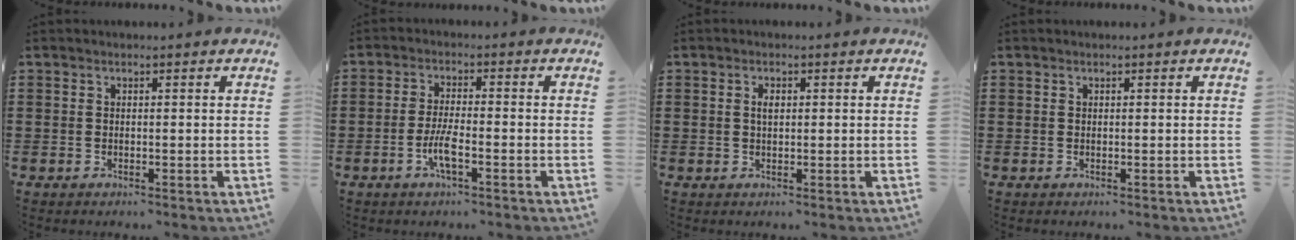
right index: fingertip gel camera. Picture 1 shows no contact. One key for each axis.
{"total": 4.1, "fx": -1.8, "fy": 0.7, "fz": 3.6, "tx": -0.082, "ty": -0.006, "tz": -0.039}
{"total": 1.6, "fx": 0.3, "fy": 0.8, "fz": 1.4, "tx": -0.029, "ty": 0.005, "tz": 0.004}
{"total": 0.0}